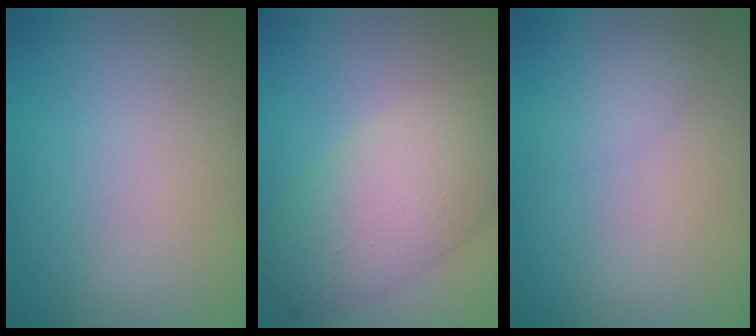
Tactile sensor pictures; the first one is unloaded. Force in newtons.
{"total": 6.5, "press": 6.5, "slide": 0.6}
{"total": 0.9, "press": 0.9, "slide": 0.2}